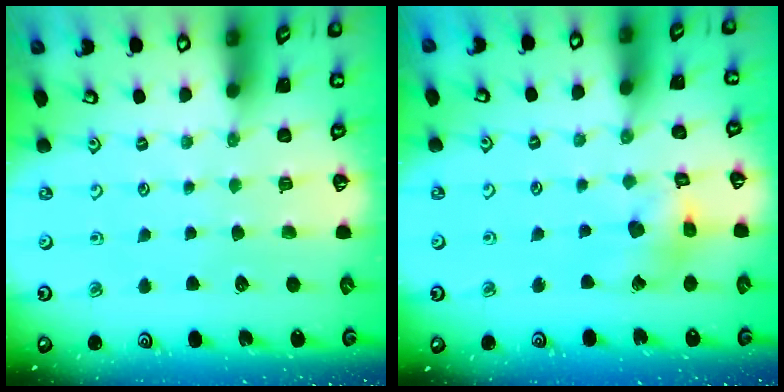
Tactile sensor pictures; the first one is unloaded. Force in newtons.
{"total": 9.9, "press": 9.8, "slide": 1.3}